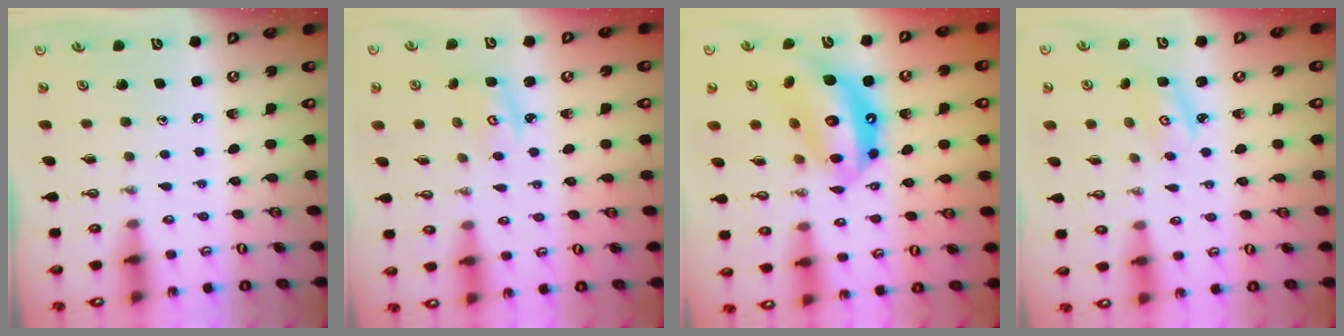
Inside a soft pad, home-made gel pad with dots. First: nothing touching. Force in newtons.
{"total": 2.8, "press": 2.8, "slide": 0.2}
{"total": 16.6, "press": 16.5, "slide": 1.9}
{"total": 2.8, "press": 2.8, "slide": 0.3}